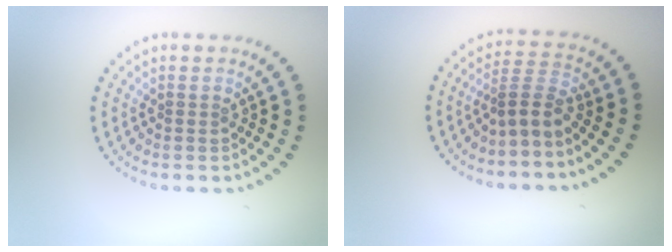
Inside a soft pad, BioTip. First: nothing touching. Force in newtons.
{"total": 2.8, "press": 1.8, "slide": 2.2}